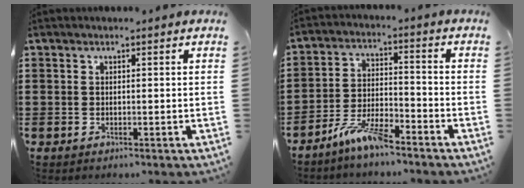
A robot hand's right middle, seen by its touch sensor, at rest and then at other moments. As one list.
[{"total": 6.8, "force": [-5.5, 1.2, 3.8], "torque": [-0.087, 0.000, -0.107]}]